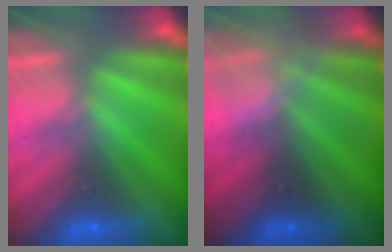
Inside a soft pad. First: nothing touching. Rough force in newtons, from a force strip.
{"total": 2.6}